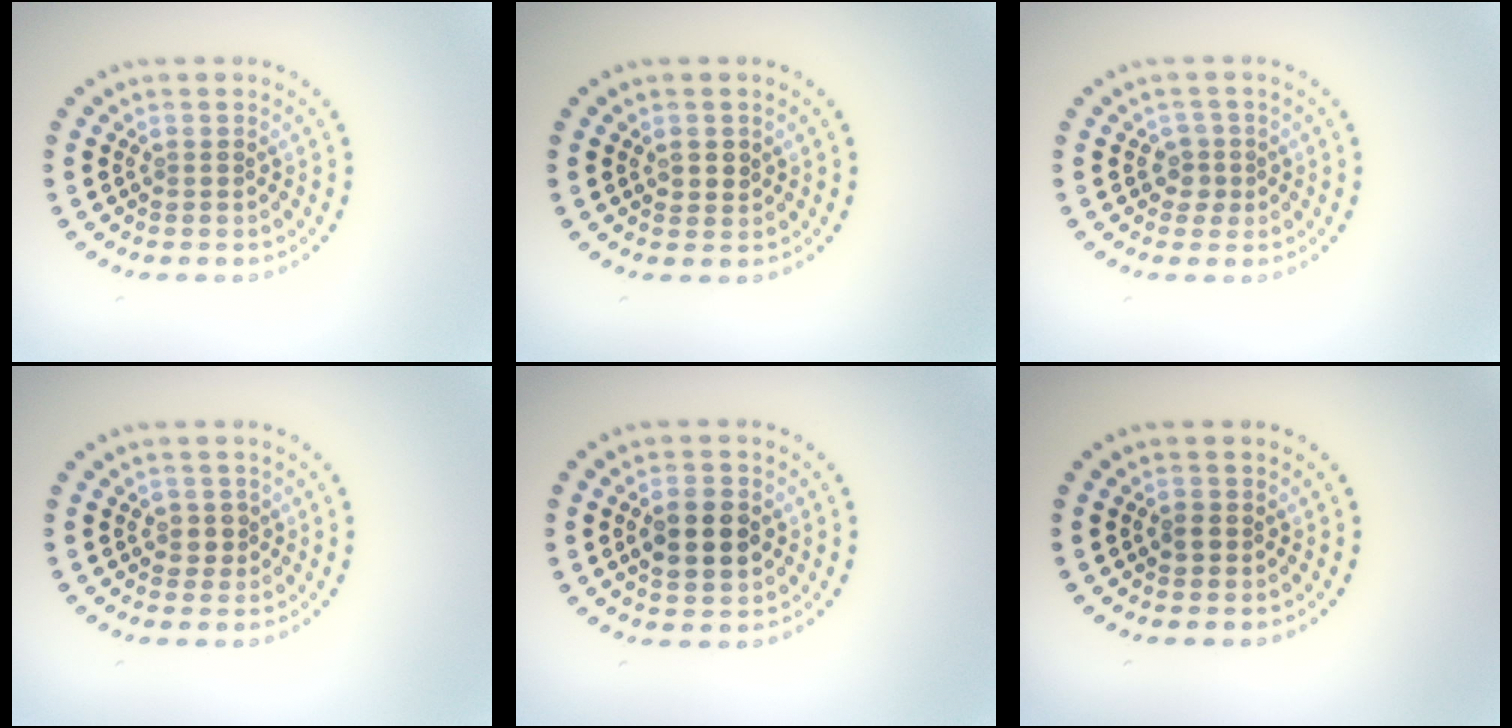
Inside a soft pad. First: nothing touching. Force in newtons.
{"total": 1.2, "press": 1.1, "slide": 0.3}
{"total": 1.7, "press": 1.3, "slide": 1.0}
{"total": 1.3, "press": 1.1, "slide": 0.6}
{"total": 4.4, "press": 4.4, "slide": 0.1}
{"total": 1.0, "press": 1.0, "slide": 0.1}